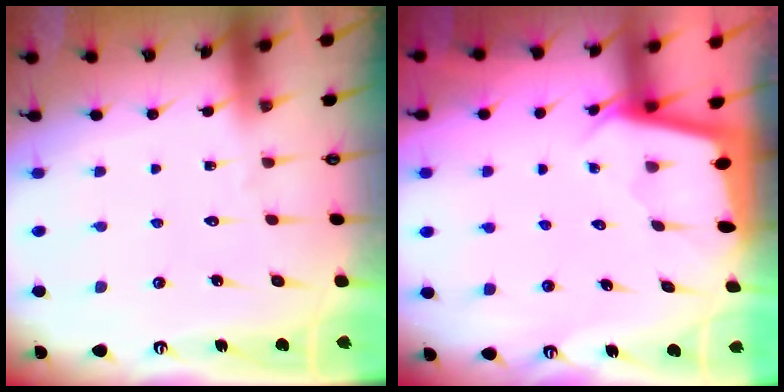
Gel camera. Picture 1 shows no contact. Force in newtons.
{"total": 1.8, "press": 1.8, "slide": 0.1}